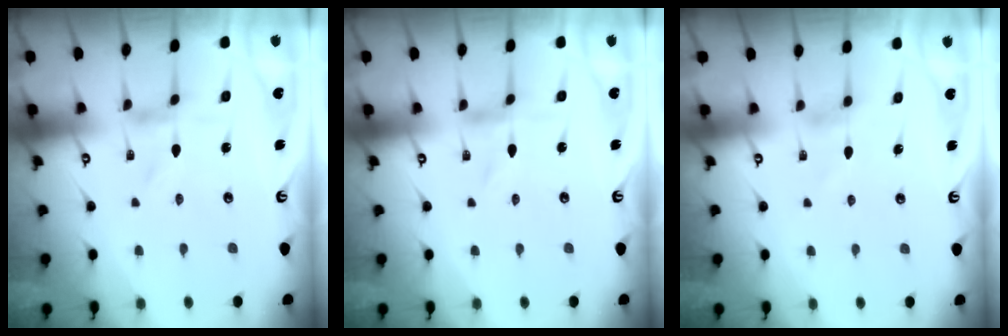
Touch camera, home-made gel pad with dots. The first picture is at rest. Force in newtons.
{"total": 0.0}
{"total": 2.1, "press": 2.1, "slide": 0.4}